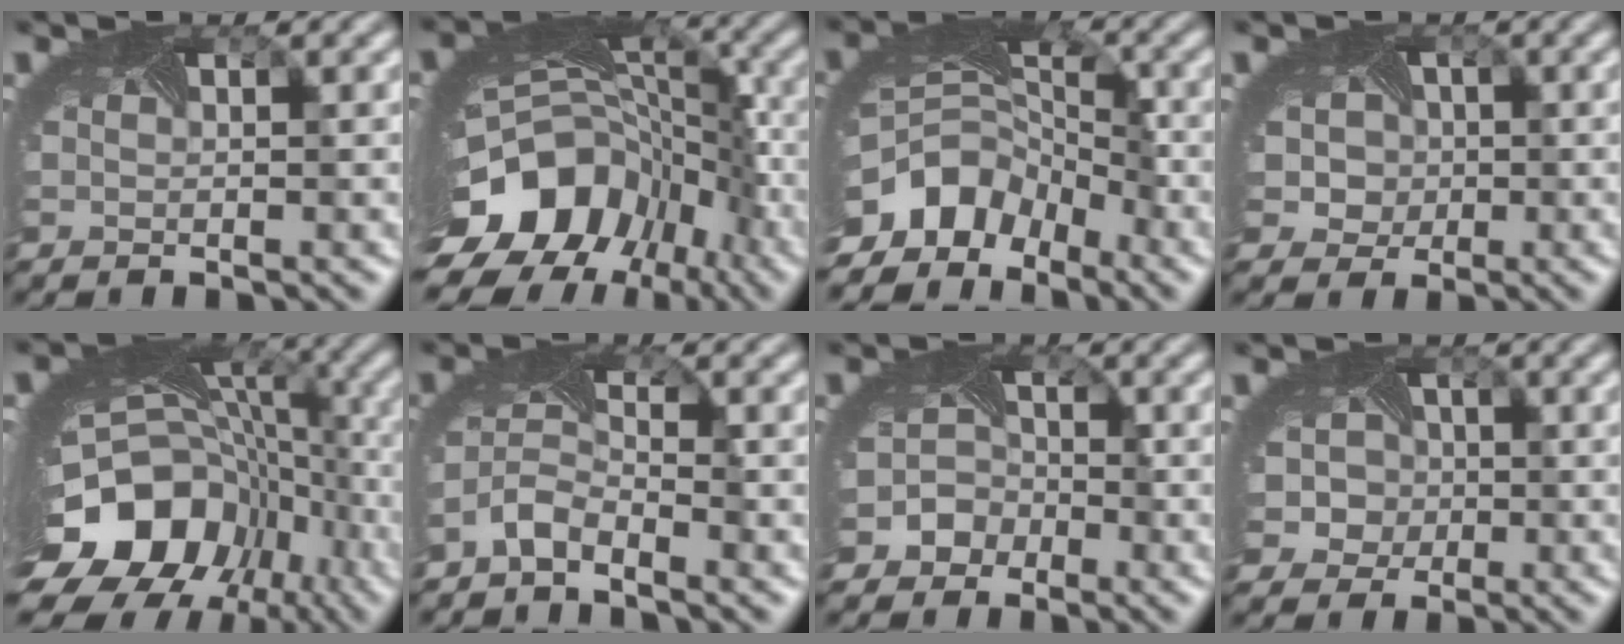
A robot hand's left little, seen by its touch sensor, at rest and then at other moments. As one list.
[{"total": 16.2, "force": [-7.6, 11.5, 8.5], "torque": [-0.173, -0.030, -0.100]}, {"total": 9.4, "force": [-6.0, 6.2, 3.8], "torque": [-0.087, -0.017, -0.103]}, {"total": 5.1, "force": [0.2, 4.6, 2.3], "torque": [-0.029, 0.011, -0.022]}, {"total": 16.2, "force": [-7.0, 11.5, 8.9], "torque": [-0.199, -0.042, -0.098]}, {"total": 2.7, "force": [-2.4, 0.7, 1.0], "torque": [-0.035, -0.006, -0.056]}, {"total": 3.2, "force": [-2.1, 2.4, 0.2], "torque": [0.019, 0.007, -0.039]}, {"total": 5.3, "force": [-0.4, 4.9, 2.2], "torque": [-0.022, 0.009, -0.030]}]